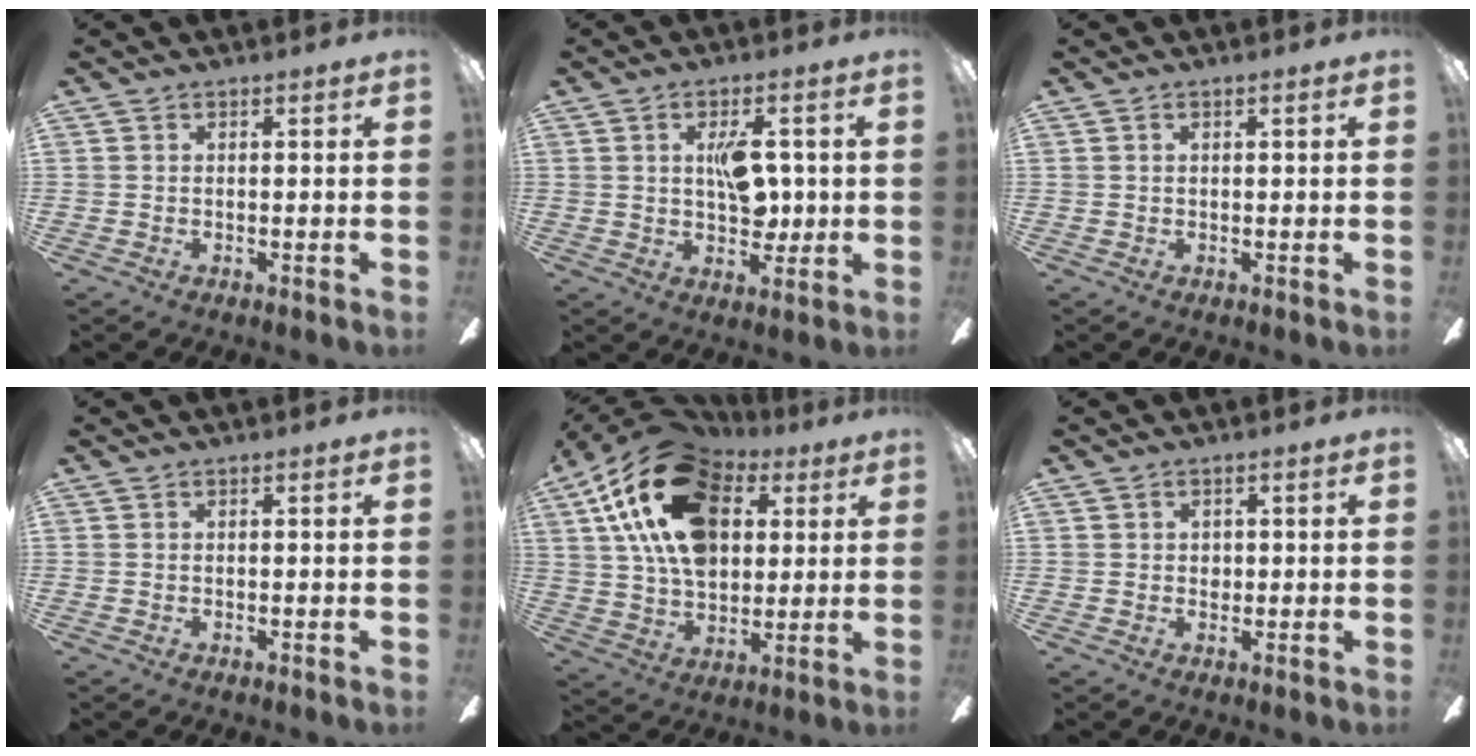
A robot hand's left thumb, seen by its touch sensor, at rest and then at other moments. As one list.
[{"total": 9.1, "force": [1.7, 5.1, 7.4], "torque": [-0.117, -0.001, 0.025]}, {"total": 0.7, "force": [0.2, 0.2, 0.6], "torque": [-0.012, 0.002, 0.002]}, {"total": 0.0}, {"total": 23.3, "force": [9.2, 14.7, 15.6], "torque": [-0.302, -0.019, 0.158]}, {"total": 1.5, "force": [0.3, 1.3, 0.7], "torque": [-0.007, 0.003, 0.003]}]